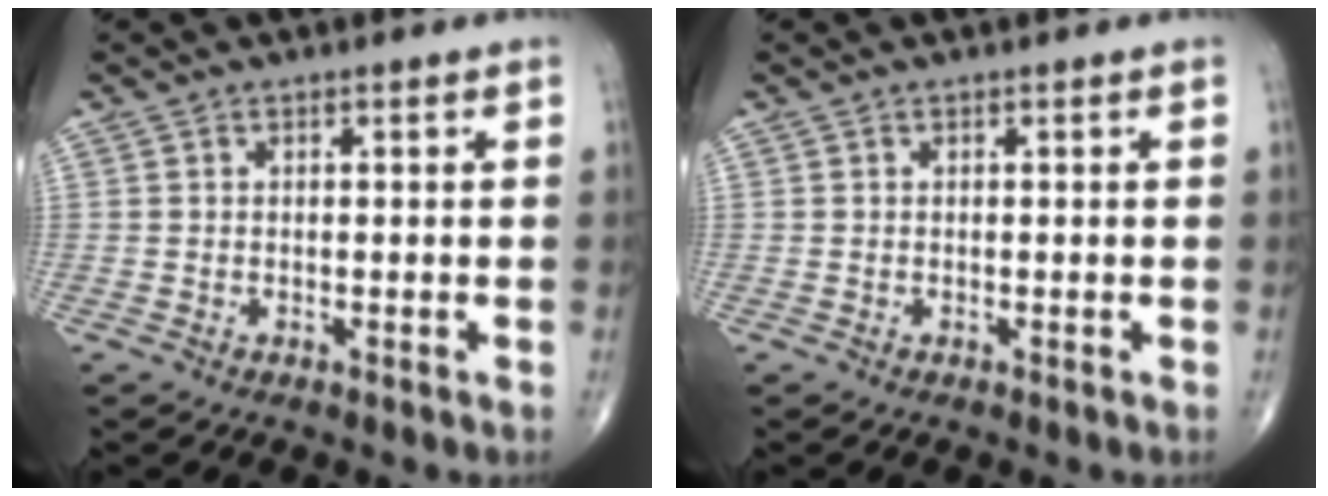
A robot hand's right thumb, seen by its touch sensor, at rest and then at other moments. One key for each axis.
{"total": 0.0}